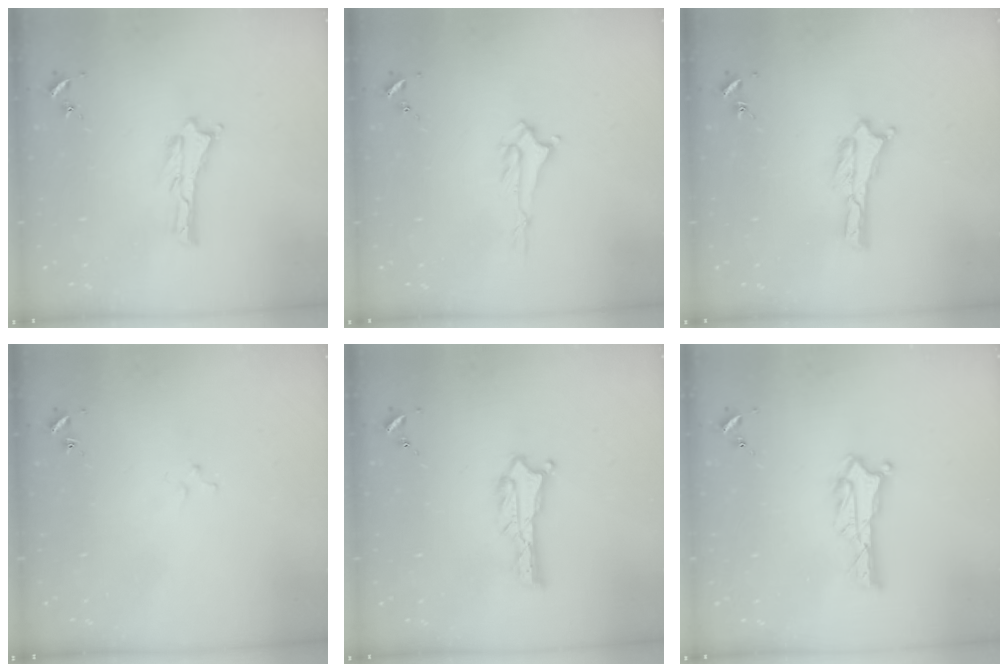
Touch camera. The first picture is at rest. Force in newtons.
{"total": 1.4, "press": 1.3, "slide": 0.2}
{"total": 0.0}
{"total": 1.5, "press": 1.5, "slide": 0.2}
{"total": 0.7, "press": 0.7, "slide": 0.1}
{"total": 0.7, "press": 0.7, "slide": 0.1}